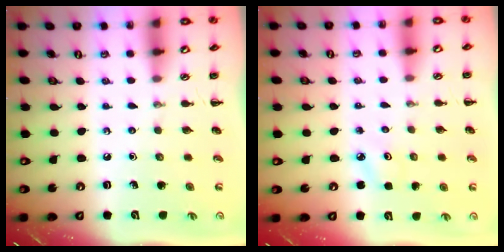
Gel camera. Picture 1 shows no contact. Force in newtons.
{"total": 2.4, "press": 2.3, "slide": 0.6}